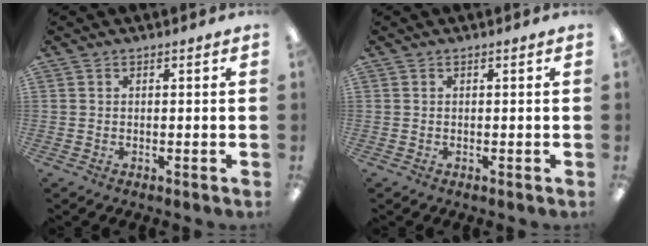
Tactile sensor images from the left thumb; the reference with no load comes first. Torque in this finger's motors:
{"motor_torque": [-0.05, 0.02, 0.00, 0.00, 0.00]}